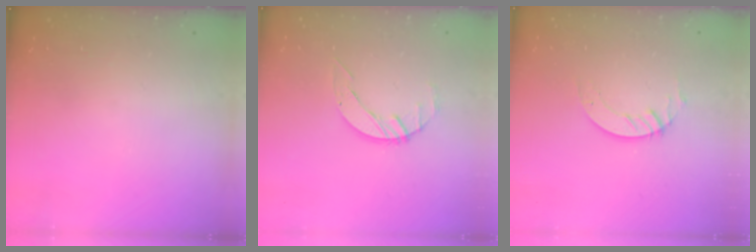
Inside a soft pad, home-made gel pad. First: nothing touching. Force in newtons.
{"total": 2.4, "press": 2.4, "slide": 0.1}
{"total": 2.7, "press": 2.7, "slide": 0.2}